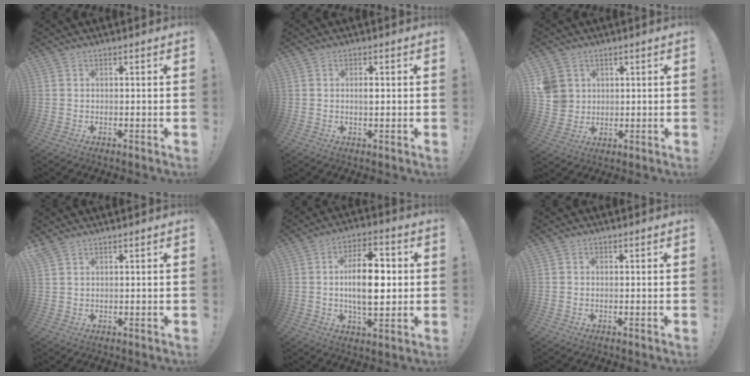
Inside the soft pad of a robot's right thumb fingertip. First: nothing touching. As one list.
[{"total": 1.7, "force": [0.1, 0.6, 1.6], "torque": [-0.020, -0.001, -0.002]}, {"total": 6.7, "force": [2.5, 5.9, 1.8], "torque": [-0.034, -0.011, 0.055]}, {"total": 2.3, "force": [2.1, 0.6, 0.9], "torque": [-0.013, -0.013, 0.039]}, {"total": 15.5, "force": [0.5, 7.9, 13.3], "torque": [-0.223, 0.004, 0.001]}, {"total": 0.6, "force": [0.2, 0.6, 0.1], "torque": [0.003, 0.000, 0.003]}]